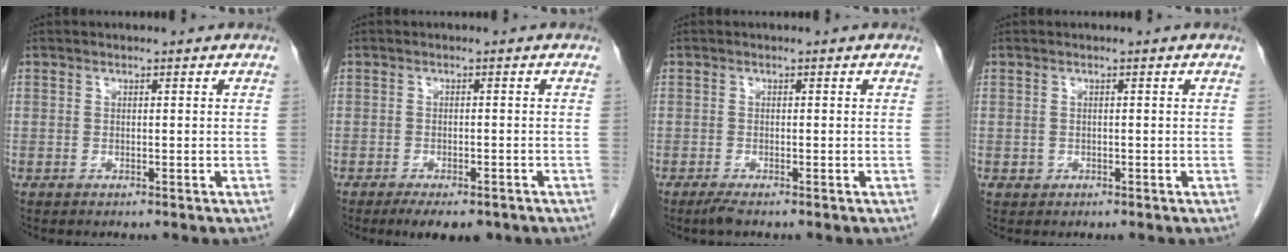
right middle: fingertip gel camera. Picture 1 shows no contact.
{"total": 6.3, "force": [-4.6, 2.3, 3.6], "torque": [-0.047, -0.007, -0.064]}
{"total": 1.5, "force": [-1.1, 0.0, 1.0], "torque": [-0.029, -0.007, -0.023]}
{"total": 0.6, "force": [-0.1, 0.6, 0.1], "torque": [-0.002, 0.002, -0.001]}